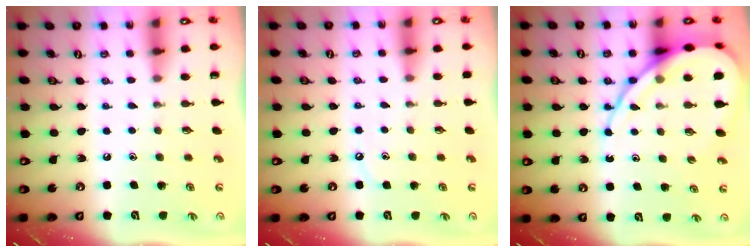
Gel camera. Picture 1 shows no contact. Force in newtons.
{"total": 4.1, "press": 4.1, "slide": 0.6}
{"total": 14.9, "press": 14.9, "slide": 1.6}